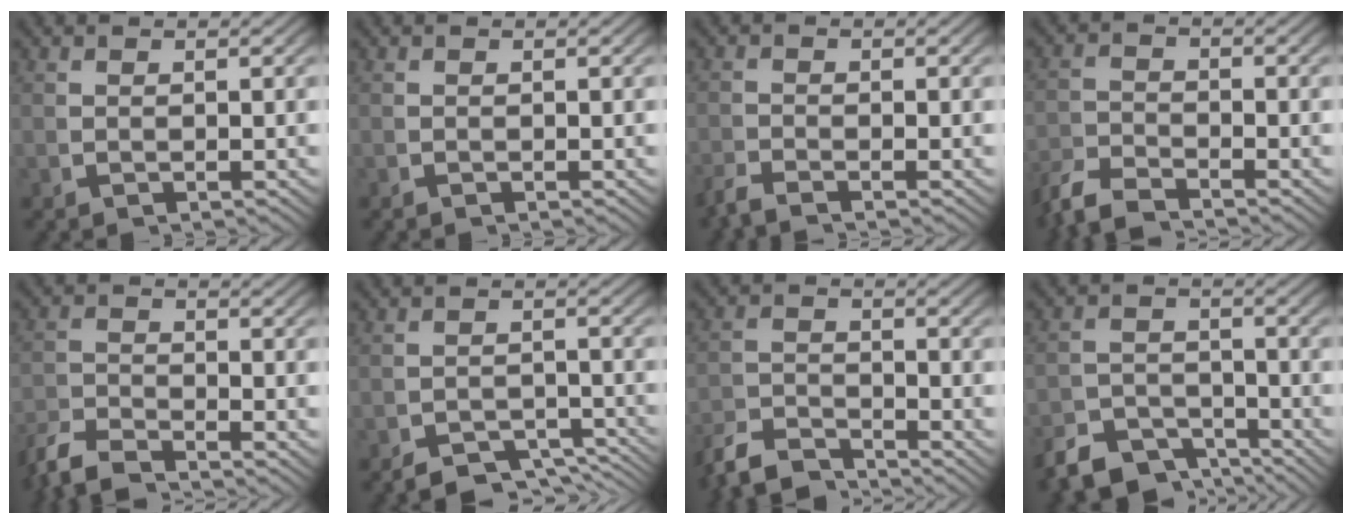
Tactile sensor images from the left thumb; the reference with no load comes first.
{"total": 0.0}
{"total": 1.9, "force": [-1.8, 0.3, 0.5], "torque": [-0.007, -0.007, -0.037]}
{"total": 3.7, "force": [-3.5, 0.9, 1.0], "torque": [-0.019, -0.011, -0.067]}
{"total": 3.9, "force": [-3.7, 1.0, 1.0], "torque": [-0.020, -0.012, -0.069]}
{"total": 4.3, "force": [-3.0, 2.2, 2.2], "torque": [-0.025, -0.020, -0.052]}
{"total": 4.8, "force": [-4.5, 1.1, 1.1], "torque": [-0.020, -0.017, -0.082]}
{"total": 6.2, "force": [-4.8, 3.1, 2.2], "torque": [-0.024, -0.023, -0.084]}